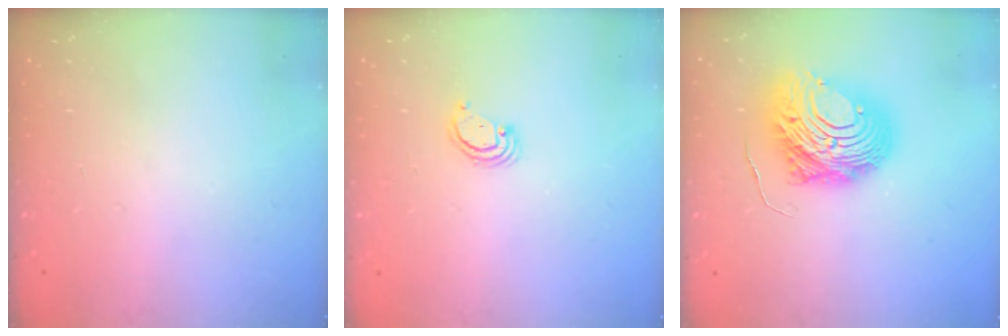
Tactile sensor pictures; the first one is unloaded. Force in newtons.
{"total": 2.5, "press": 2.5, "slide": 0.2}
{"total": 14.1, "press": 14.0, "slide": 1.3}